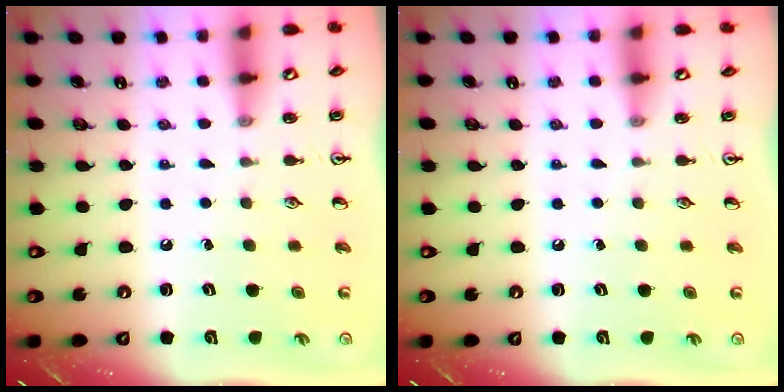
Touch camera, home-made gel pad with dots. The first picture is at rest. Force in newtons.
{"total": 0.0}